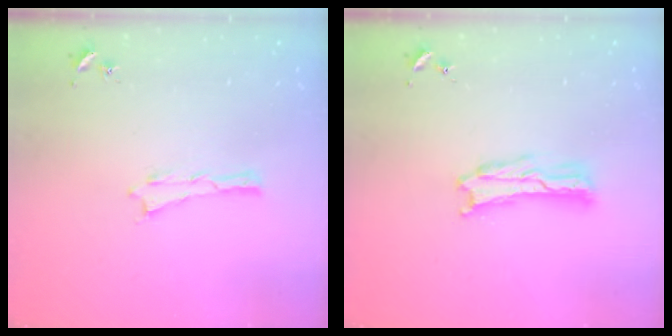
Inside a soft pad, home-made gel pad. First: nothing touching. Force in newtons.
{"total": 2.8, "press": 2.7, "slide": 0.4}